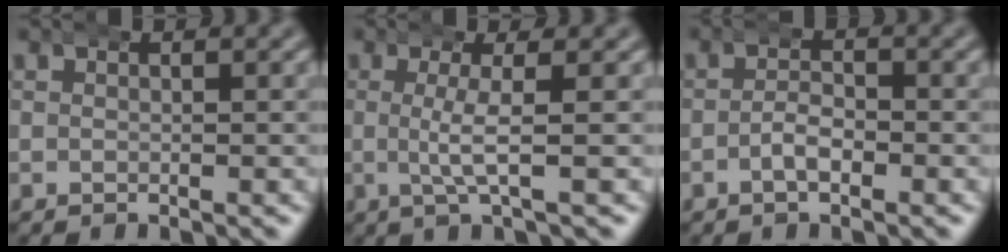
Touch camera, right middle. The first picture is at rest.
{"total": 3.0, "force": [0.4, -0.2, 3.0], "torque": [-0.056, 0.001, 0.005]}
{"total": 2.2, "force": [-1.4, 0.8, 1.5], "torque": [-0.018, 0.001, -0.030]}